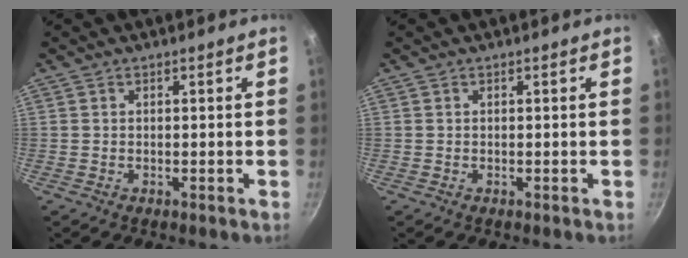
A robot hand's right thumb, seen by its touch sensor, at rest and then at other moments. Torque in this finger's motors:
{"motor_torque": [-0.17, -0.16, 0.01, 0.00, 0.00]}